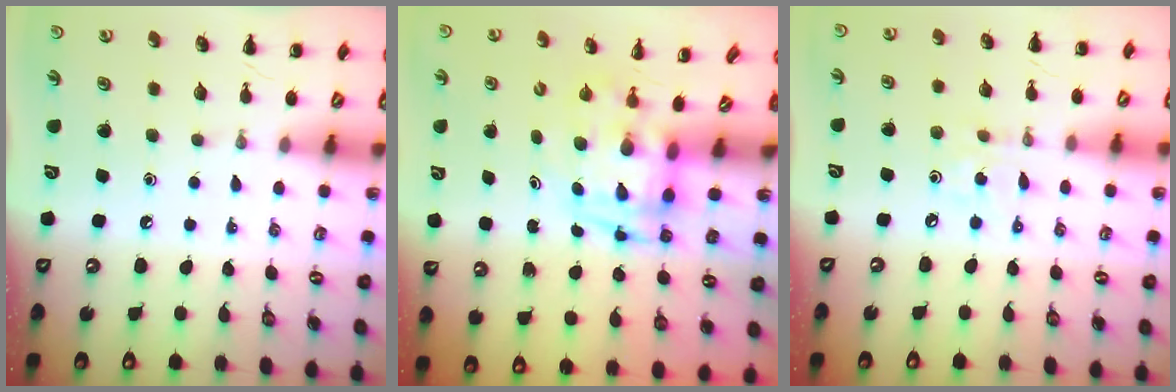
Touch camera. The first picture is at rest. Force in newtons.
{"total": 3.5, "press": 3.4, "slide": 0.7}
{"total": 3.2, "press": 3.0, "slide": 1.0}